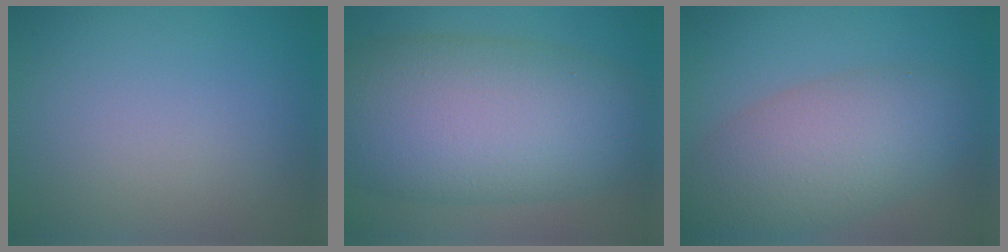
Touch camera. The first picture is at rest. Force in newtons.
{"total": 13.7, "press": 13.7, "slide": 0.2}
{"total": 7.7, "press": 7.7, "slide": 0.2}